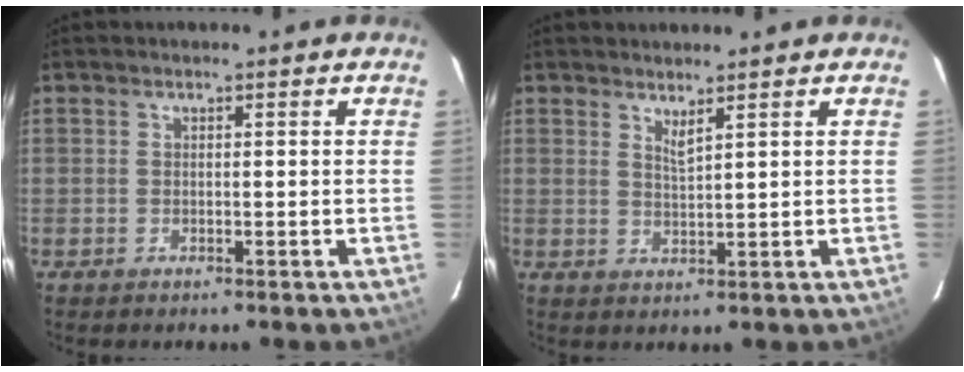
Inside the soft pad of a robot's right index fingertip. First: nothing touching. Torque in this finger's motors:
{"motor_torque": [-0.14, 0.04, 0.06, 0.01]}